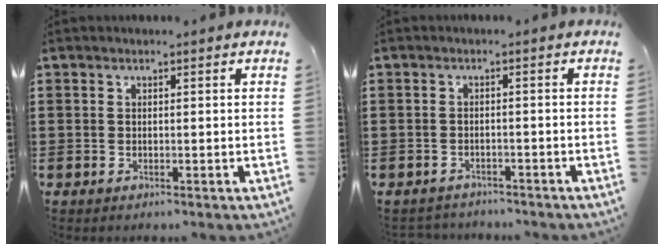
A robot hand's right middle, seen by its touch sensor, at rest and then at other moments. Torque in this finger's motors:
{"motor_torque": [0.22, 0.22, -0.07, -0.01]}